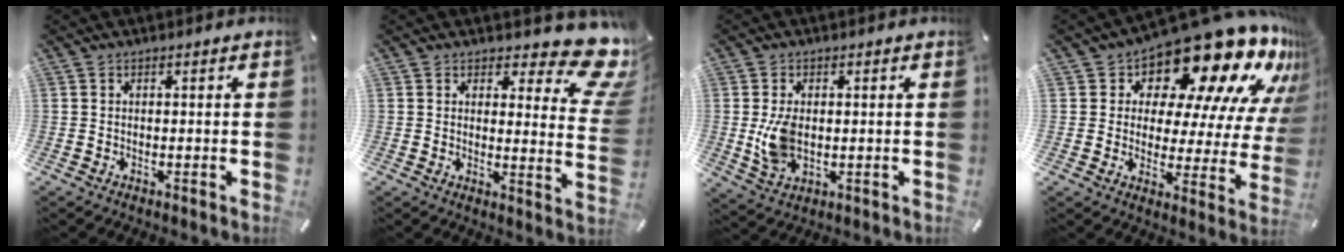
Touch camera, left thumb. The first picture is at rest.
{"total": 10.1, "force": [7.0, 4.3, 5.9], "torque": [-0.060, -0.061, 0.119]}
{"total": 7.6, "force": [0.1, 5.1, 5.6], "torque": [-0.111, -0.012, -0.003]}
{"total": 20.3, "force": [15.1, 8.5, 10.7], "torque": [-0.148, -0.129, 0.249]}